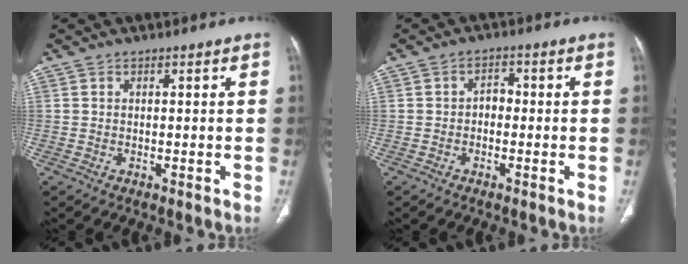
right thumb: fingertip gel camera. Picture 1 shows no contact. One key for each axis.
{"total": 2.4, "fx": -0.5, "fy": 1.8, "fz": 1.5, "tx": -0.010, "ty": 0.013, "tz": -0.015}